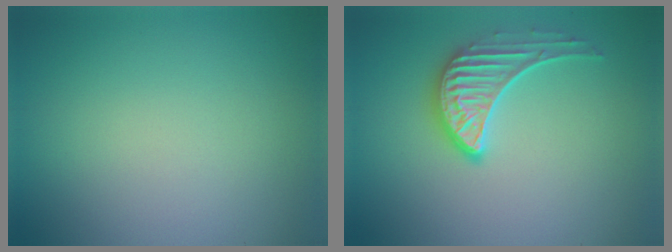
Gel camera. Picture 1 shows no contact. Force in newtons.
{"total": 3.5, "press": 3.0, "slide": 1.8}